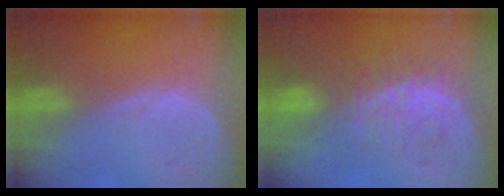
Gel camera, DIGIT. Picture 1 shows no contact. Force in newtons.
{"total": 7.6, "press": 7.4, "slide": 1.9}